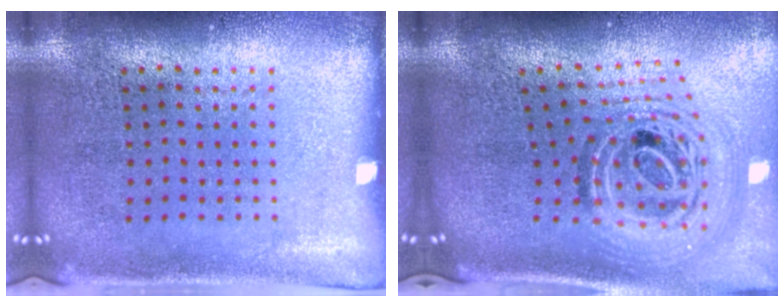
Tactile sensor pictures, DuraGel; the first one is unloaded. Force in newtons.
{"total": 2.1, "press": 1.6, "slide": 1.3}